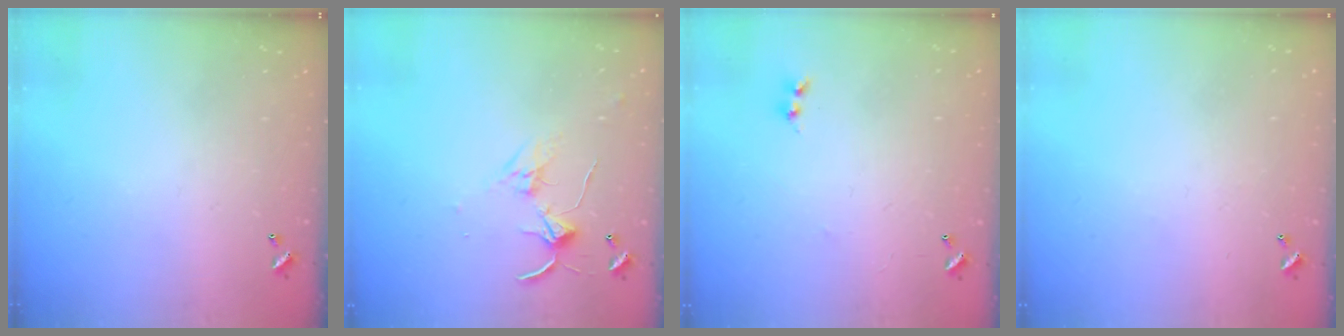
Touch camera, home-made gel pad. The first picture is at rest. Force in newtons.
{"total": 2.7, "press": 2.7, "slide": 0.4}
{"total": 1.5, "press": 1.4, "slide": 0.5}
{"total": 2.5, "press": 2.5, "slide": 0.4}